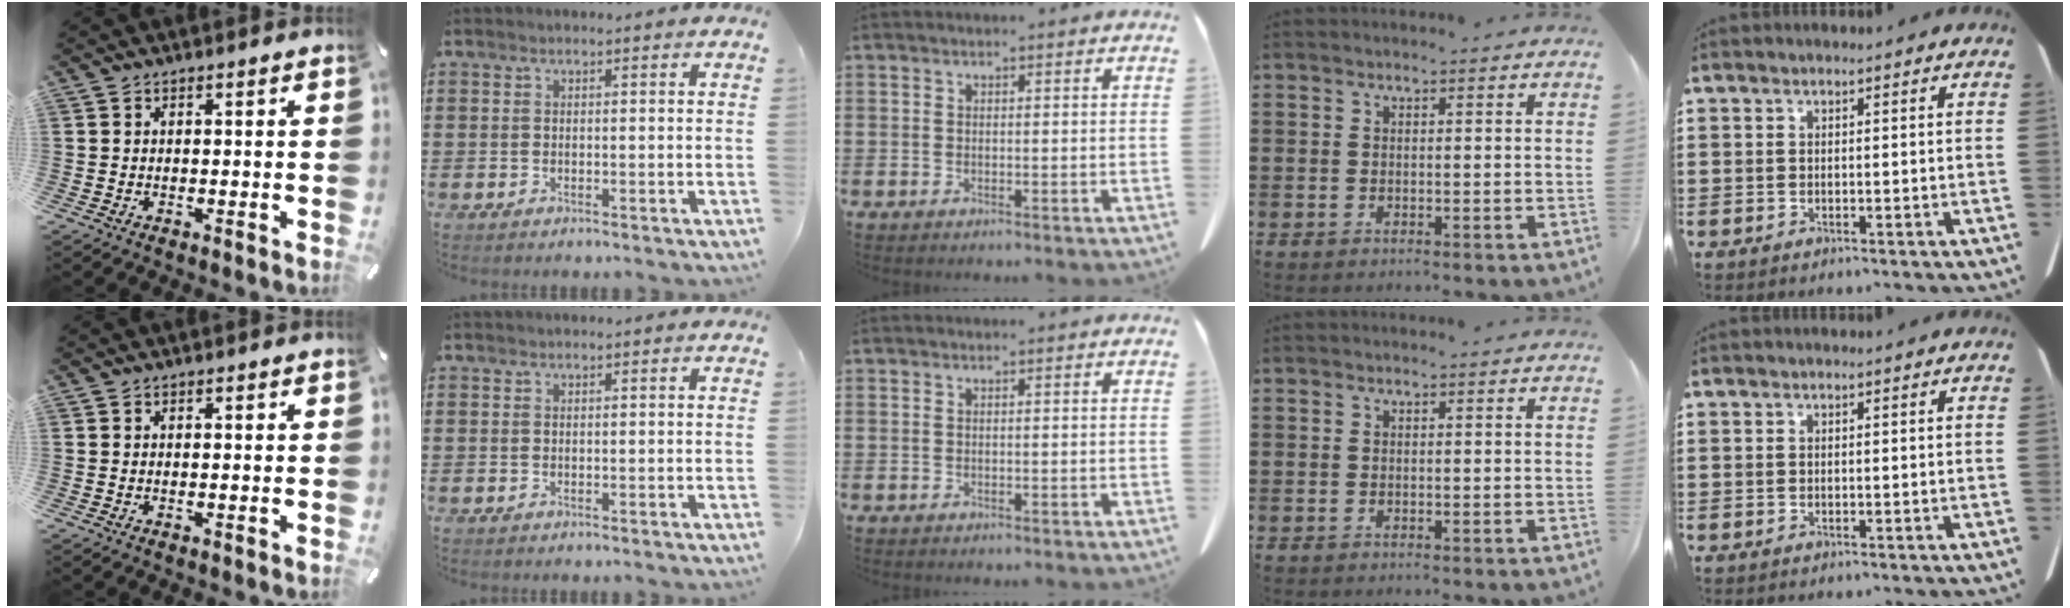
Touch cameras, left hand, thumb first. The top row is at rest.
{}